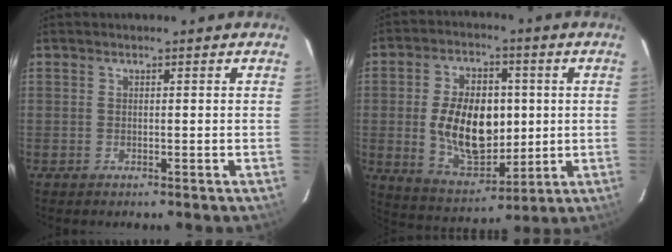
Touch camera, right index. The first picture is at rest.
{"total": 15.8, "force": [0.3, 9.7, 12.4], "torque": [-0.233, 0.009, 0.026]}